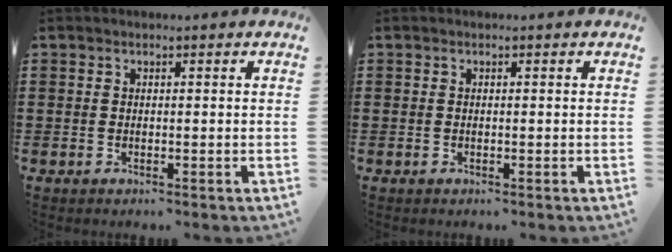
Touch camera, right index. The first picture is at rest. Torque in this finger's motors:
{"motor_torque": [-0.11, 0.68, 0.00, 0.00]}